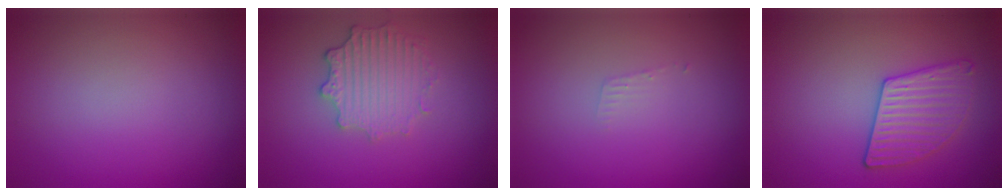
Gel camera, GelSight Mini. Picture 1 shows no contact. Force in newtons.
{"total": 3.3, "press": 2.8, "slide": 1.7}
{"total": 0.7, "press": 0.7, "slide": 0.1}
{"total": 3.0, "press": 2.9, "slide": 0.4}